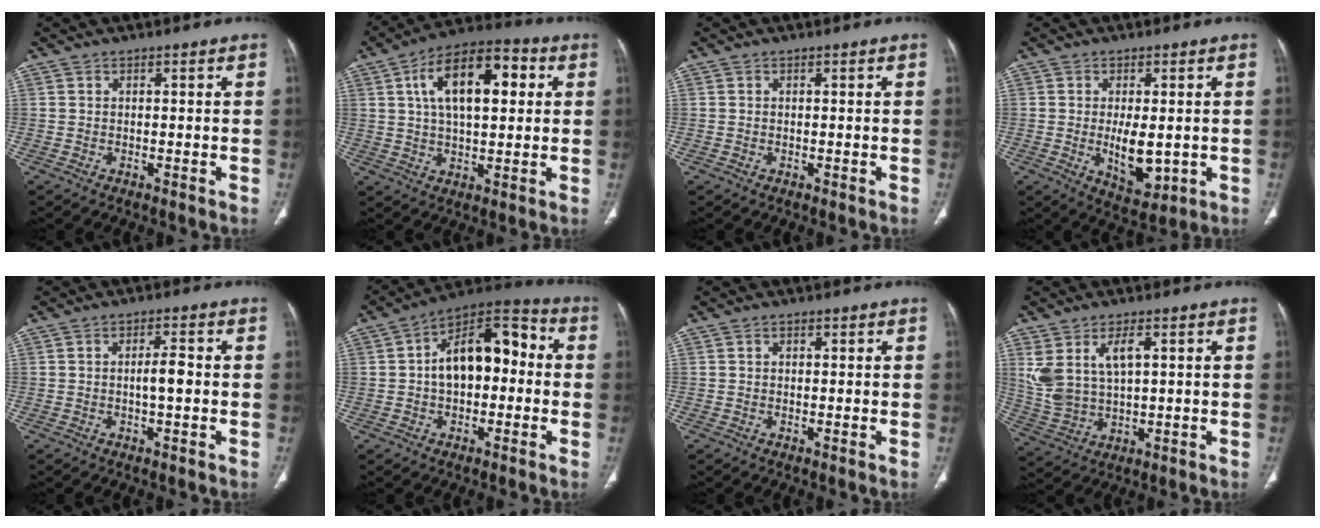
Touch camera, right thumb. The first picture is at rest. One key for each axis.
{"total": 16.1, "fx": 4.3, "fy": 7.9, "fz": 13.3, "tx": -0.202, "ty": 0.016, "tz": 0.065}
{"total": 0.0}
{"total": 8.1, "fx": -0.7, "fy": 3.8, "fz": 7.1, "tx": -0.100, "ty": -0.017, "tz": 0.002}
{"total": 3.7, "fx": -0.3, "fy": 1.1, "fz": 3.5, "tx": -0.064, "ty": 0.006, "tz": -0.007}
{"total": 15.3, "fx": 0.6, "fy": 9.0, "fz": 12.3, "tx": -0.159, "ty": 0.047, "tz": -0.005}
{"total": 0.9, "fx": 0.4, "fy": 0.7, "fz": 0.5, "tx": -0.004, "ty": 0.000, "tz": 0.005}
{"total": 9.6, "fx": 3.2, "fy": 4.9, "fz": 7.6, "tx": -0.157, "ty": -0.011, "tz": 0.076}